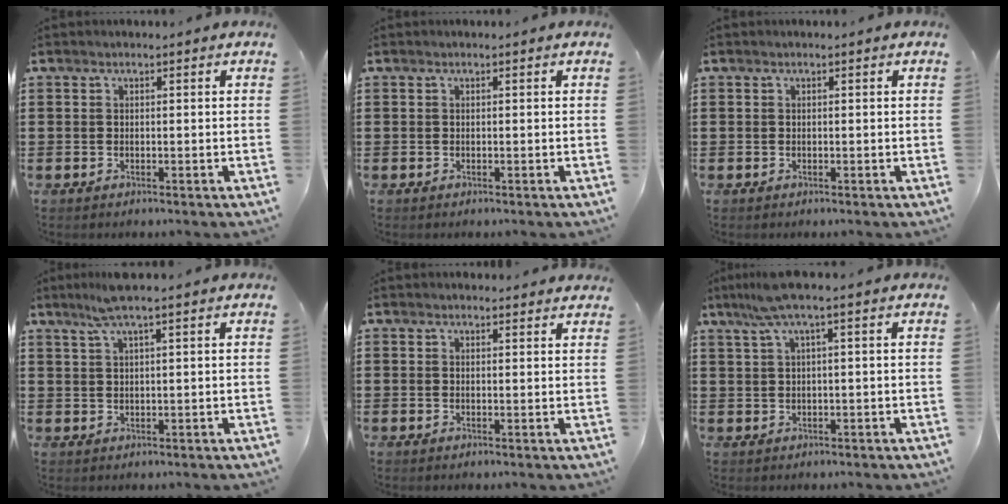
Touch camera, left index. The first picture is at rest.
{"total": 0.0}
{"total": 0.0}
{"total": 4.0, "force": [2.5, -0.1, 3.1], "torque": [-0.066, 0.004, 0.044]}
{"total": 1.2, "force": [1.2, 0.2, 0.1], "torque": [-0.004, 0.002, 0.024]}
{"total": 4.1, "force": [1.6, 0.2, 3.7], "torque": [-0.082, -0.001, 0.025]}